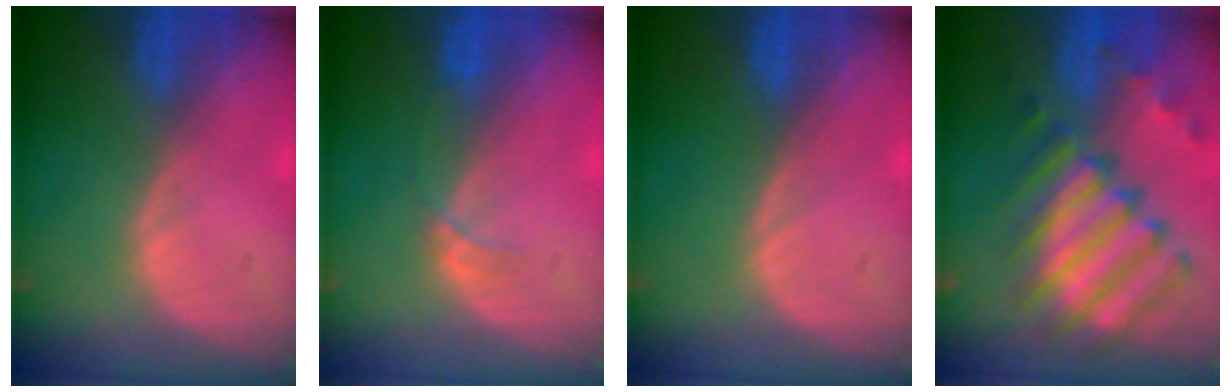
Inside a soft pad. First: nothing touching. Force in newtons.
{"total": 1.3, "press": 1.3, "slide": 0.1}
{"total": 0.0}
{"total": 12.2, "press": 10.4, "slide": 6.3}